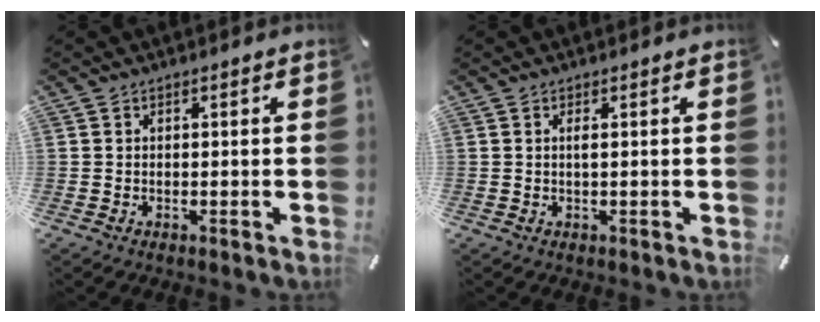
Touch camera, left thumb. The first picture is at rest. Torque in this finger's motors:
{"motor_torque": [0.00, 0.25, 0.22, -0.09, 0.00]}